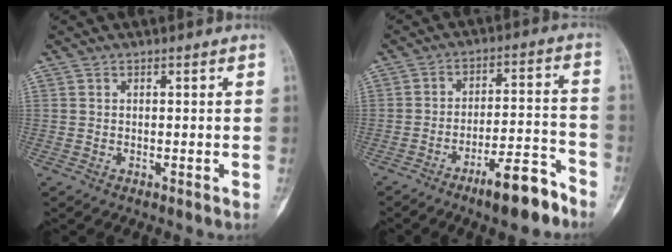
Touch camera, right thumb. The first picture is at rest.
{"total": 10.7, "force": [-7.5, 2.7, 7.2], "torque": [-0.106, 0.065, -0.121]}